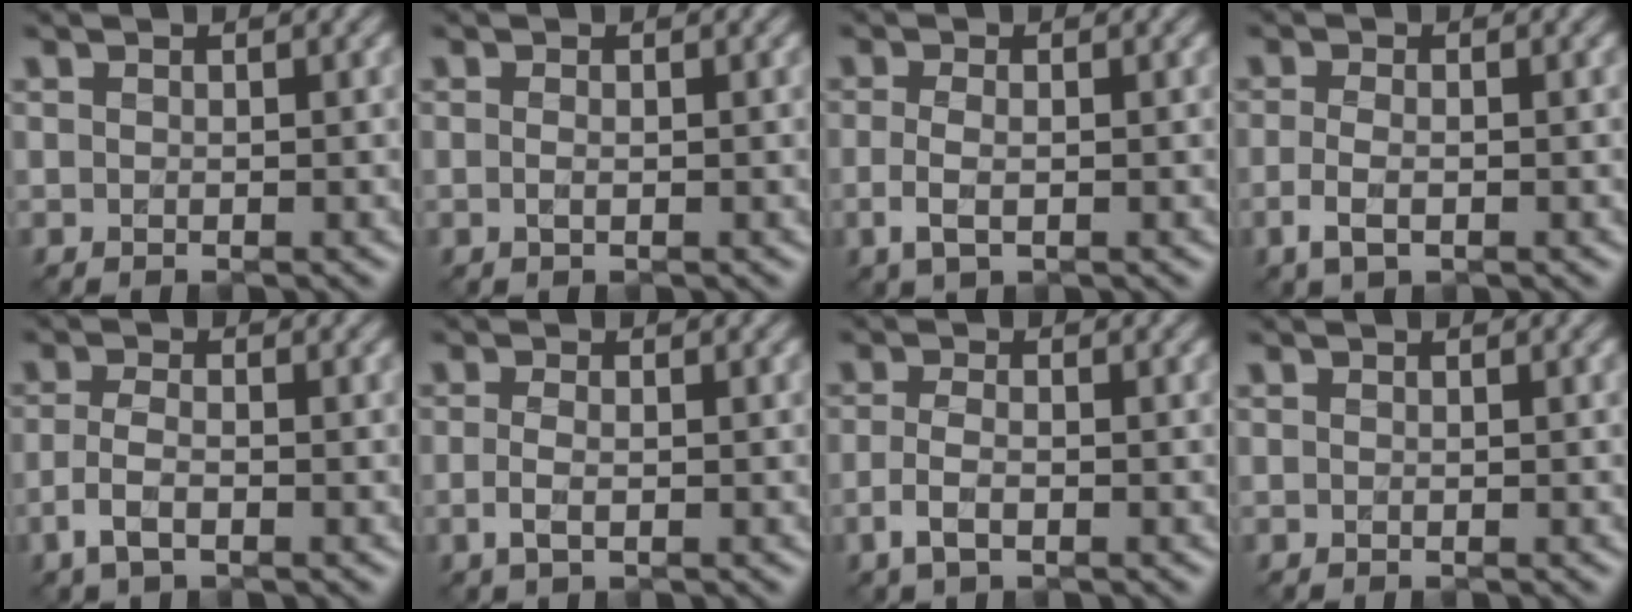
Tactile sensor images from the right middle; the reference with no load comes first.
{"total": 0.7, "force": [-0.1, 0.2, 0.6], "torque": [-0.014, -0.003, -0.002]}
{"total": 2.2, "force": [-0.5, 1.0, 1.9], "torque": [-0.044, -0.007, -0.013]}
{"total": 2.2, "force": [-0.8, 1.0, 1.8], "torque": [-0.043, -0.007, -0.018]}
{"total": 2.6, "force": [-1.1, 1.1, 2.1], "torque": [-0.051, -0.002, -0.027]}
{"total": 1.7, "force": [-0.4, 0.7, 1.5], "torque": [-0.034, -0.005, -0.011]}
{"total": 2.2, "force": [-0.8, 1.0, 1.8], "torque": [-0.042, -0.004, -0.020]}
{"total": 0.0}